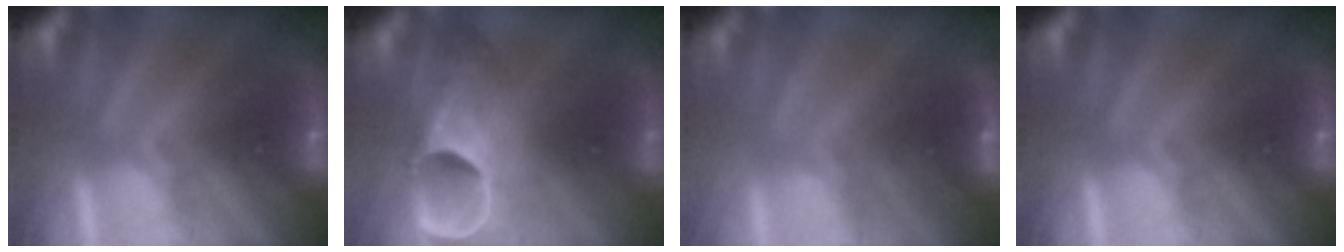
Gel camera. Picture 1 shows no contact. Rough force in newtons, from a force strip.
{"total": 7.5}
{"total": 1.8}
{"total": 0.0}